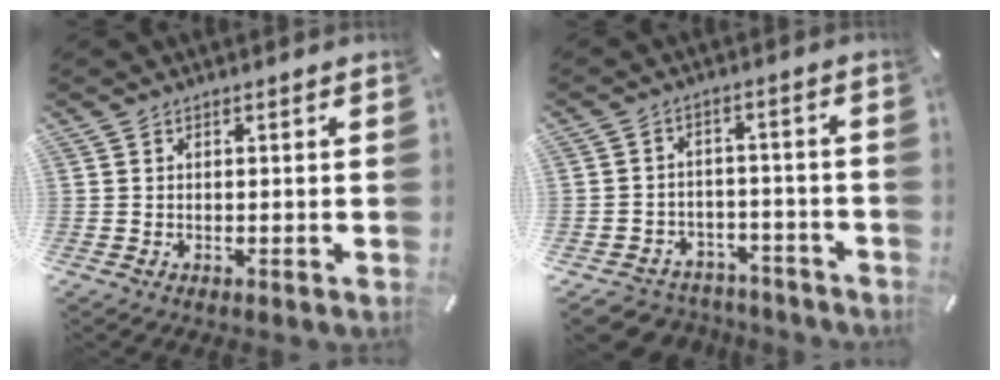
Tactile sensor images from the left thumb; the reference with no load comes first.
{"total": 5.3, "force": [-3.4, 3.9, 0.9], "torque": [-0.018, 0.021, -0.065]}